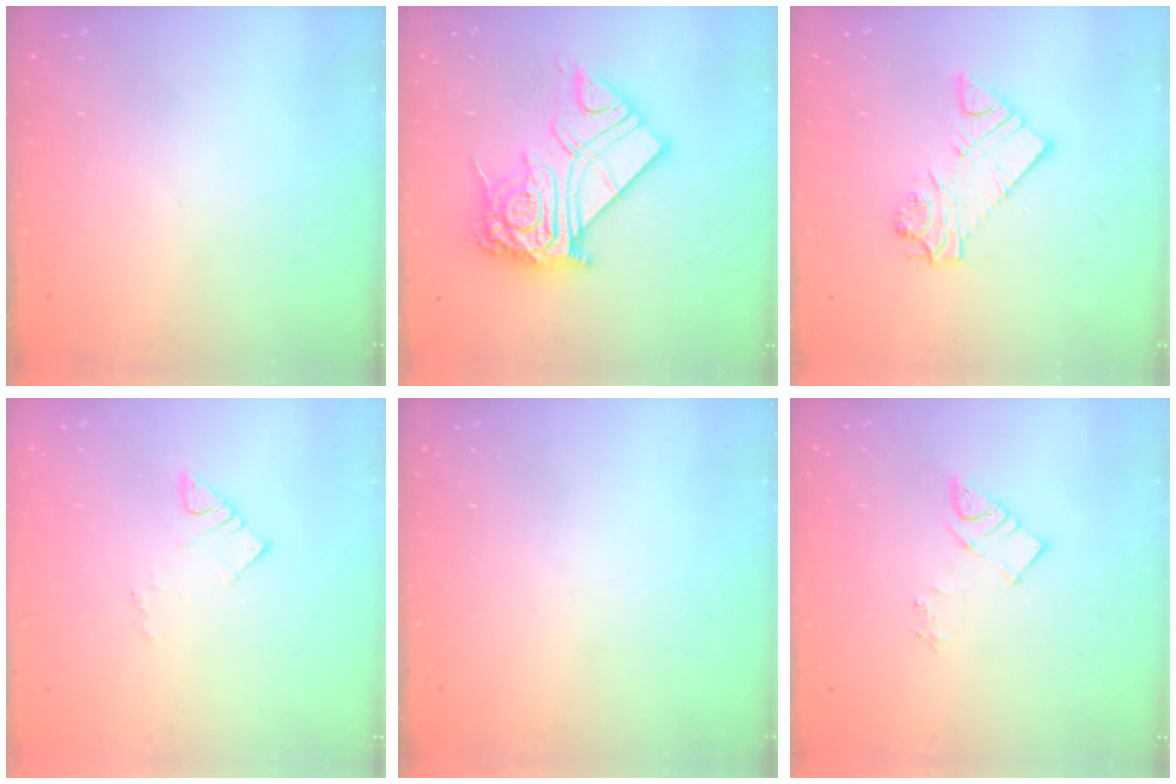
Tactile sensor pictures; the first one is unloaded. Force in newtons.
{"total": 19.5, "press": 19.4, "slide": 1.6}
{"total": 10.0, "press": 10.0, "slide": 0.9}
{"total": 4.5, "press": 4.5, "slide": 0.4}
{"total": 0.0}
{"total": 6.0, "press": 6.0, "slide": 0.2}